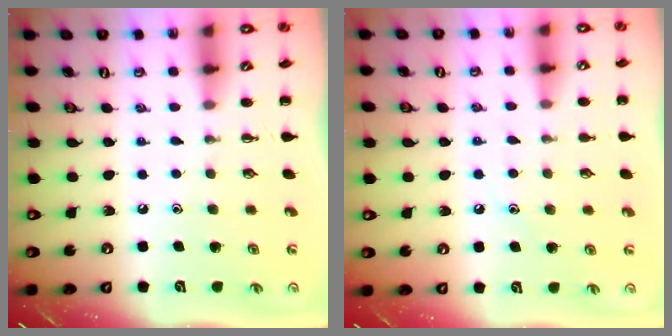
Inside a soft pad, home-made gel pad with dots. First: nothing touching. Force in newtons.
{"total": 7.6, "press": 7.3, "slide": 2.1}